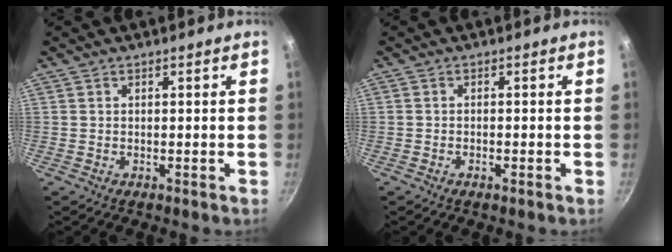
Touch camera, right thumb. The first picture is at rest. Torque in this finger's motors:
{"motor_torque": [-0.40, -0.08, -0.14, 0.10, 0.06]}